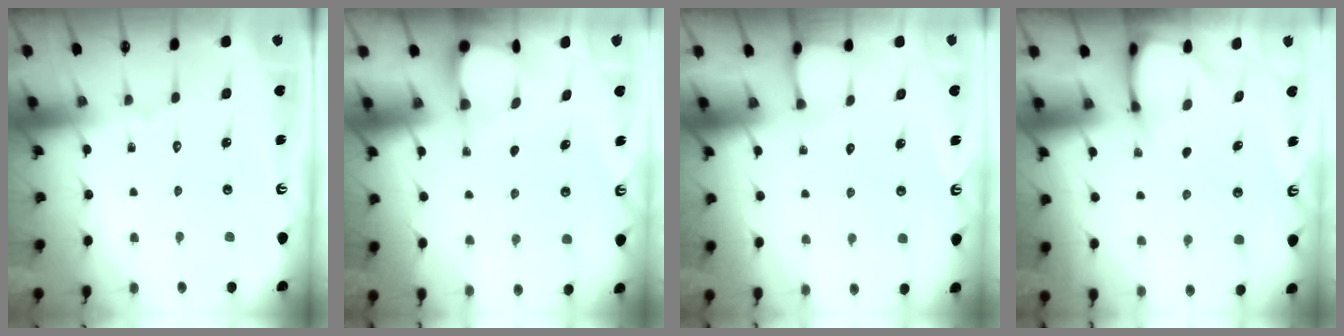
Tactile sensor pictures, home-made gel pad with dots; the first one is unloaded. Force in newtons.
{"total": 4.8, "press": 4.8, "slide": 0.2}
{"total": 1.9, "press": 1.9, "slide": 0.2}
{"total": 3.5, "press": 3.4, "slide": 0.3}